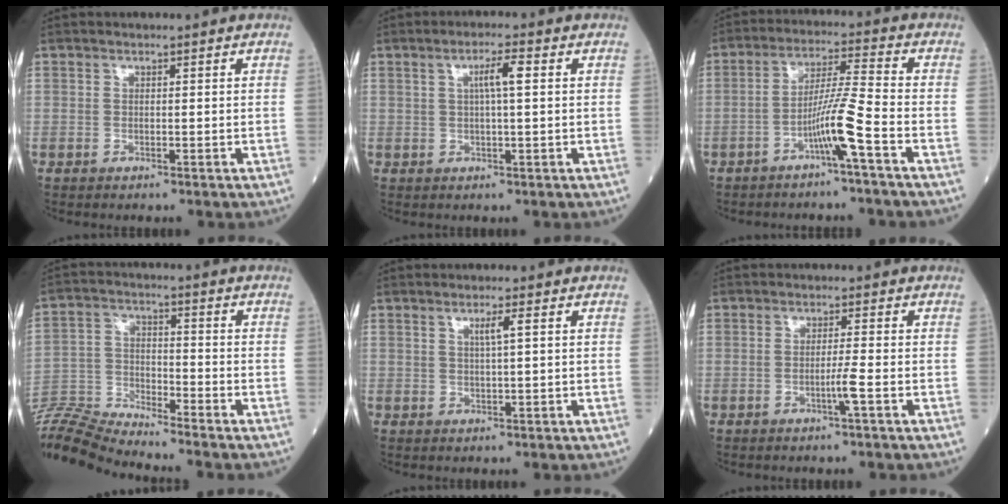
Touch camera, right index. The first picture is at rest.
{"total": 3.7, "force": [1.1, 0.2, 3.5], "torque": [-0.057, 0.005, 0.016]}
{"total": 7.2, "force": [-3.3, -1.2, 6.2], "torque": [-0.120, 0.009, -0.064]}
{"total": 10.7, "force": [-10.6, -1.7, 0.5], "torque": [-0.008, 0.013, -0.208]}
{"total": 2.1, "force": [0.9, -0.2, 1.8], "torque": [-0.029, -0.002, 0.015]}
{"total": 2.4, "force": [-0.9, -0.6, 2.1], "torque": [-0.040, -0.004, -0.018]}